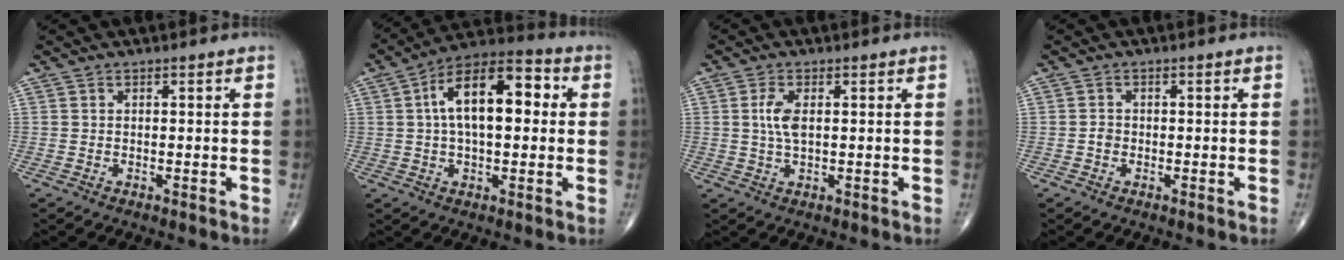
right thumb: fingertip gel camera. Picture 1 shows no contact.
{"total": 15.6, "force": [2.4, 7.6, 13.4], "torque": [-0.209, 0.031, 0.031]}
{"total": 4.1, "force": [0.6, 1.8, 3.7], "torque": [-0.084, -0.001, 0.012]}
{"total": 1.2, "force": [-0.4, 1.0, 0.5], "torque": [-0.002, 0.004, -0.008]}